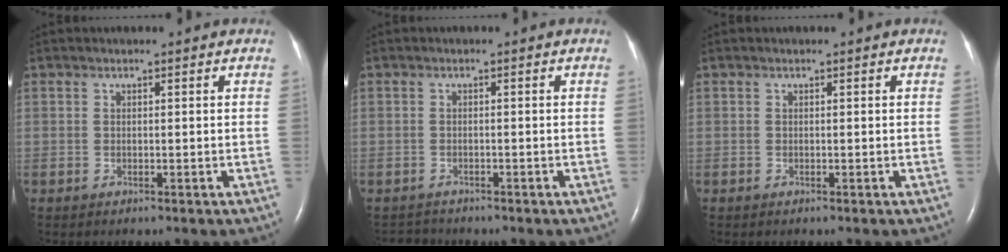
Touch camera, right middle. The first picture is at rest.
{"total": 1.7, "force": [-1.6, 0.4, -0.5], "torque": [0.004, -0.007, -0.025]}
{"total": 0.0}